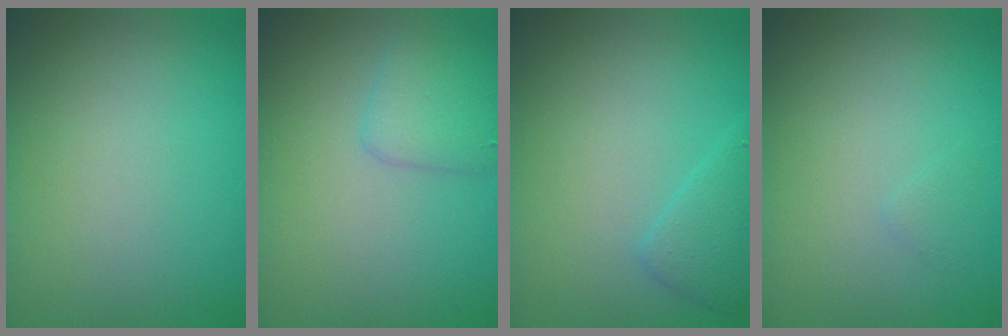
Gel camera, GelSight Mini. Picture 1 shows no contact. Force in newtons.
{"total": 2.0, "press": 2.0, "slide": 0.0}
{"total": 1.9, "press": 1.9, "slide": 0.1}
{"total": 0.5, "press": 0.5, "slide": 0.1}